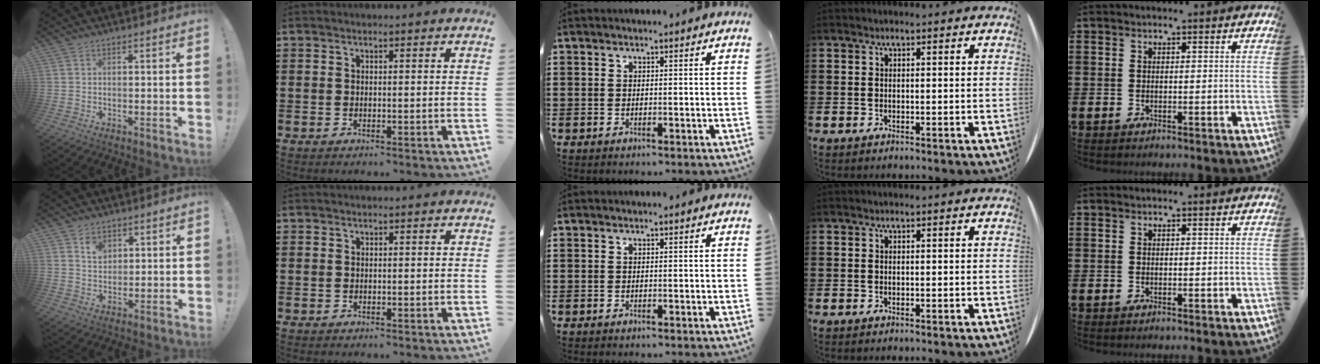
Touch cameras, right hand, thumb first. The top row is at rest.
{"thumb": {"total": 4.3, "force": [2.6, 3.1, 1.5], "torque": [-0.008, -0.016, 0.044]}}